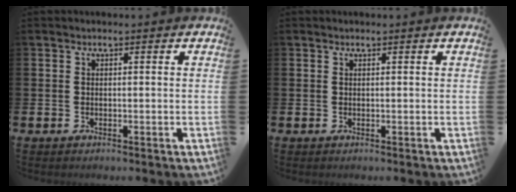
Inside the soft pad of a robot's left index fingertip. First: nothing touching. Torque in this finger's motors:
{"motor_torque": [-0.07, 0.13, 0.02, -0.01]}